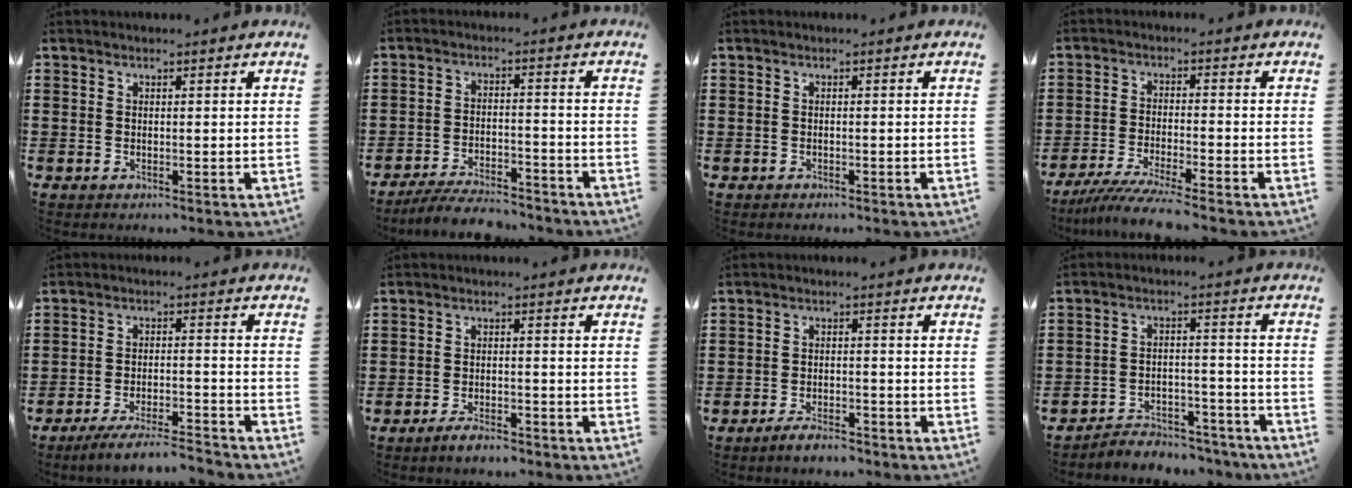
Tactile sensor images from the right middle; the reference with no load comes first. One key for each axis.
{"total": 5.5, "fx": -5.2, "fy": 0.6, "fz": 1.6, "tx": -0.033, "ty": -0.001, "tz": -0.101}
{"total": 0.5, "fx": -0.5, "fy": 0.1, "fz": 0.0, "tx": -0.002, "ty": 0.001, "tz": -0.011}
{"total": 5.2, "fx": -4.8, "fy": -0.5, "fz": 2.1, "tx": -0.054, "ty": -0.025, "tz": -0.094}
{"total": 5.2, "fx": -4.8, "fy": 0.0, "fz": 2.0, "tx": -0.047, "ty": -0.012, "tz": -0.094}
{"total": 2.7, "fx": -2.4, "fy": 0.6, "fz": 1.2, "tx": -0.021, "ty": 0.003, "tz": -0.045}
{"total": 3.1, "fx": -2.8, "fy": 0.6, "fz": 1.2, "tx": -0.021, "ty": 0.003, "tz": -0.054}
{"total": 4.6, "fx": -4.5, "fy": 0.8, "fz": 0.3, "tx": -0.008, "ty": 0.010, "tz": -0.094}